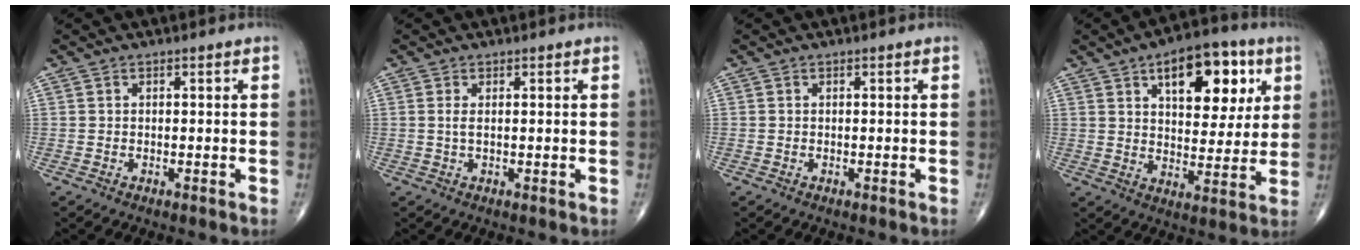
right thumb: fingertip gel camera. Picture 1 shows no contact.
{"total": 1.3, "force": [0.3, 0.2, 1.3], "torque": [-0.031, -0.003, 0.008]}
{"total": 0.0}
{"total": 16.5, "force": [6.9, 8.7, 12.2], "torque": [-0.125, -0.017, 0.101]}